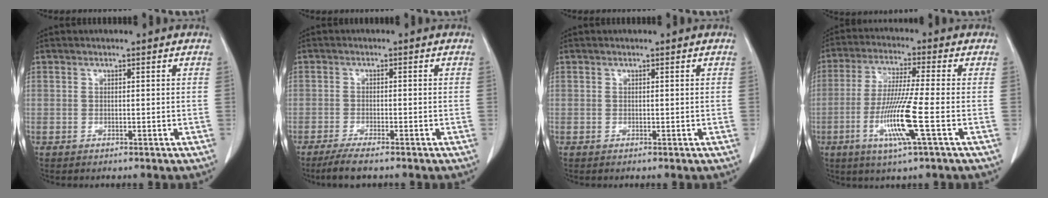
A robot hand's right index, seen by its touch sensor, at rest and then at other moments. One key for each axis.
{"total": 4.3, "fx": -3.4, "fy": 0.2, "fz": 2.6, "tx": -0.048, "ty": -0.010, "tz": -0.058}
{"total": 0.0}
{"total": 10.4, "fx": -3.3, "fy": -0.9, "fz": 9.9, "tx": -0.200, "ty": -0.020, "tz": -0.068}